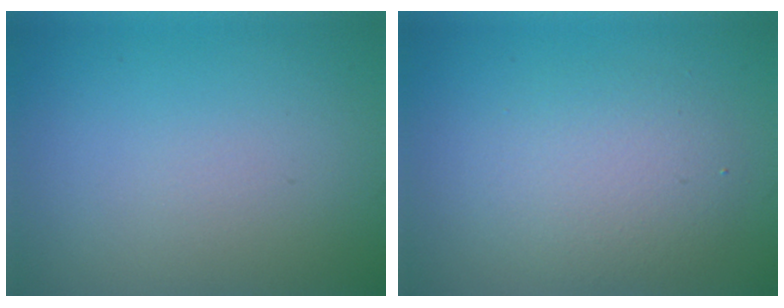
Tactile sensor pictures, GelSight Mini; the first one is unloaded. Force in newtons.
{"total": 3.7, "press": 3.7, "slide": 0.2}